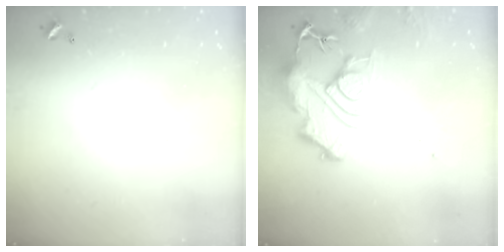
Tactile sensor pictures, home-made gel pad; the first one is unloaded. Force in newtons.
{"total": 12.2, "press": 12.1, "slide": 1.4}